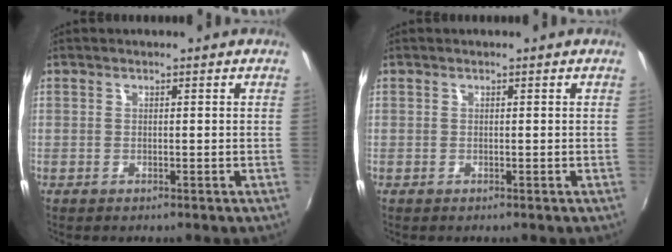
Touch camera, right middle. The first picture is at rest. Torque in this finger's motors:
{"motor_torque": [0.00, 0.00, -0.01, 0.00]}